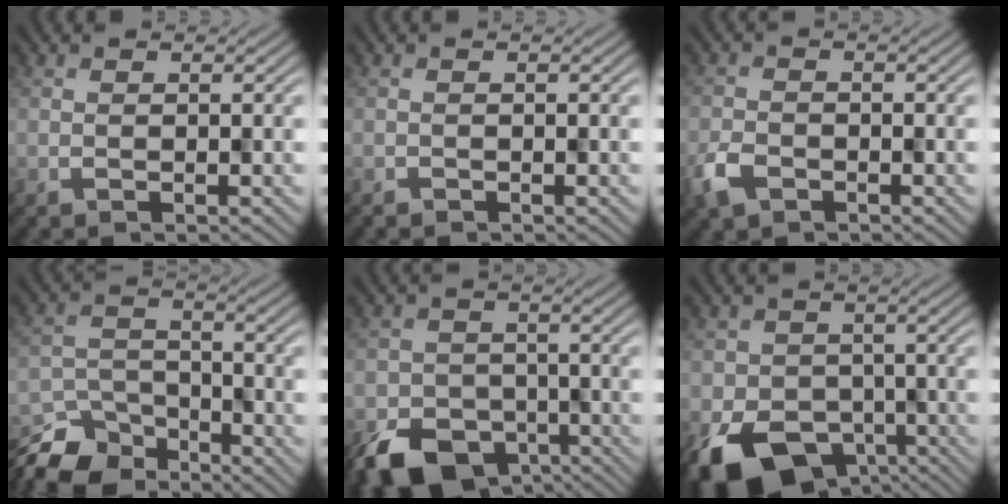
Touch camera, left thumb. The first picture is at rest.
{"total": 0.7, "force": [-0.6, 0.1, -0.3], "torque": [0.005, -0.004, -0.007]}
{"total": 2.9, "force": [-2.2, 1.7, 0.9], "torque": [-0.022, -0.013, -0.044]}
{"total": 11.2, "force": [-9.7, 4.8, 3.1], "torque": [-0.069, -0.029, -0.154]}
{"total": 8.6, "force": [-5.7, 5.5, 3.4], "torque": [-0.061, -0.029, -0.088]}
{"total": 9.9, "force": [-5.2, 7.0, 4.8], "torque": [-0.097, -0.040, -0.076]}